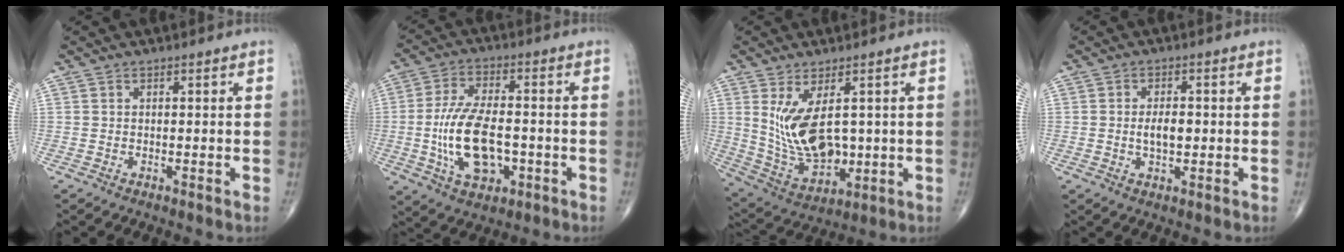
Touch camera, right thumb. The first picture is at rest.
{"total": 13.8, "force": [-2.4, 7.0, 11.6], "torque": [-0.219, 0.009, -0.037]}
{"total": 12.7, "force": [2.0, 6.8, 10.5], "torque": [-0.180, -0.021, 0.061]}
{"total": 4.1, "force": [-0.2, 2.1, 3.5], "torque": [-0.060, -0.001, -0.003]}